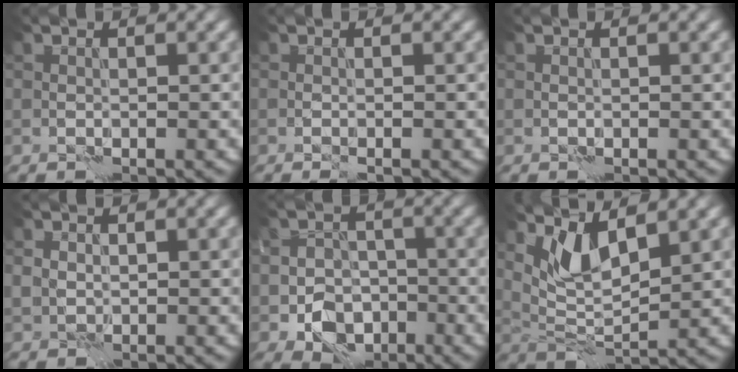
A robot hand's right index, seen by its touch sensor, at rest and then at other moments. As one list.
[{"total": 0.7, "force": [-0.6, 0.1, 0.5], "torque": [-0.012, 0.000, -0.011]}, {"total": 0.0}, {"total": 0.9, "force": [0.3, 0.8, 0.3], "torque": [-0.006, -0.001, 0.007]}, {"total": 5.2, "force": [-2.6, 3.9, 2.3], "torque": [-0.022, 0.000, -0.048]}, {"total": 3.9, "force": [2.5, 1.2, 2.7], "torque": [-0.065, -0.012, 0.054]}]